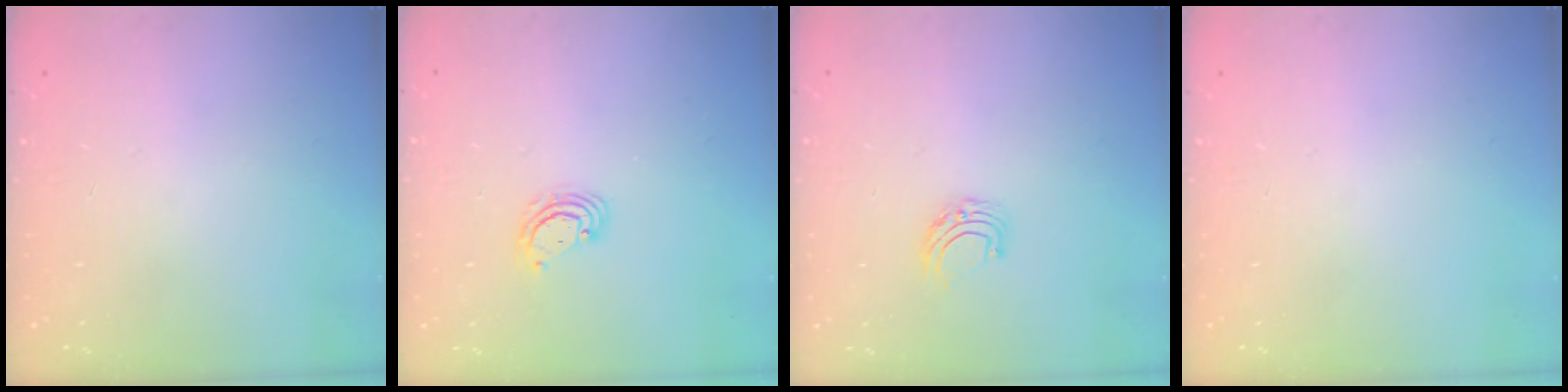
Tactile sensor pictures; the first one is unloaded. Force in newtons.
{"total": 4.1, "press": 4.1, "slide": 0.4}
{"total": 5.6, "press": 5.6, "slide": 0.5}
{"total": 0.0}